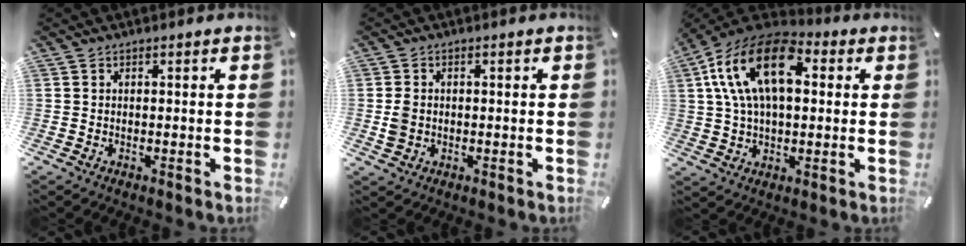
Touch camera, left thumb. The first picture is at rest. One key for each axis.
{"total": 3.2, "fx": -0.2, "fy": 2.7, "fz": 1.6, "tx": -0.021, "ty": 0.003, "tz": -0.004}
{"total": 18.8, "fx": 5.6, "fy": 11.0, "fz": 14.2, "tx": -0.280, "ty": -0.001, "tz": 0.095}